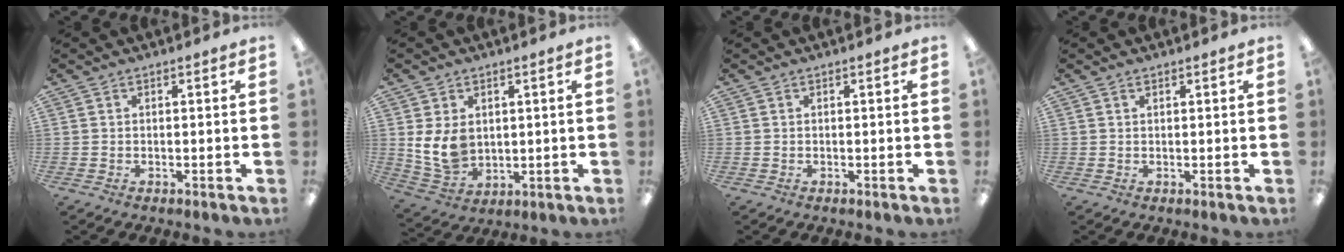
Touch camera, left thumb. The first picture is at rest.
{"total": 8.7, "force": [1.9, 6.4, 5.5], "torque": [-0.124, -0.011, 0.036]}
{"total": 0.0}
{"total": 0.7, "force": [0.5, 0.3, 0.5], "torque": [-0.011, 0.002, 0.009]}